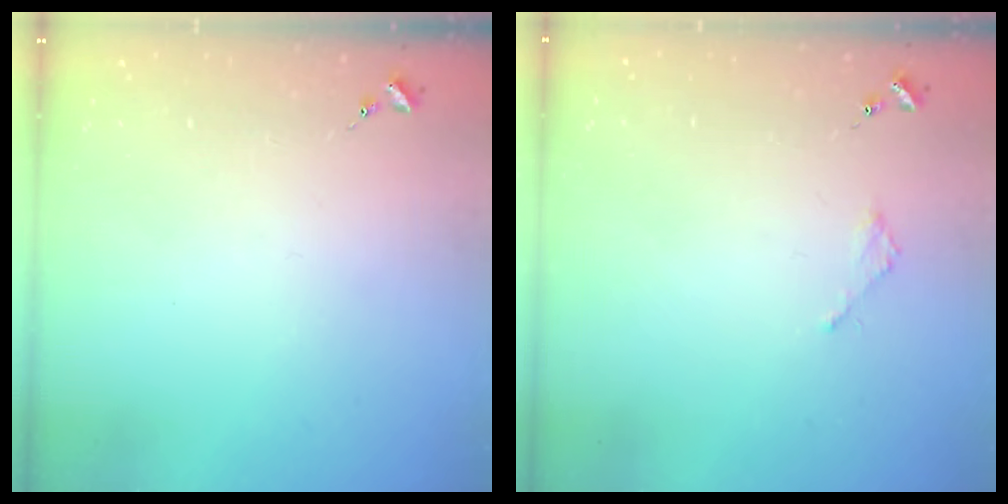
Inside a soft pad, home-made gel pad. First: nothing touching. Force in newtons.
{"total": 2.1, "press": 2.1, "slide": 0.2}